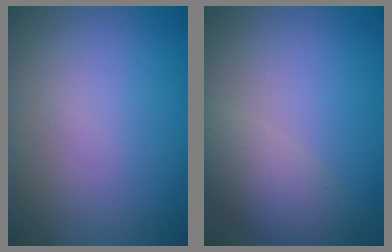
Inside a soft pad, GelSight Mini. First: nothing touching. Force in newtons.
{"total": 4.0, "press": 4.0, "slide": 0.3}